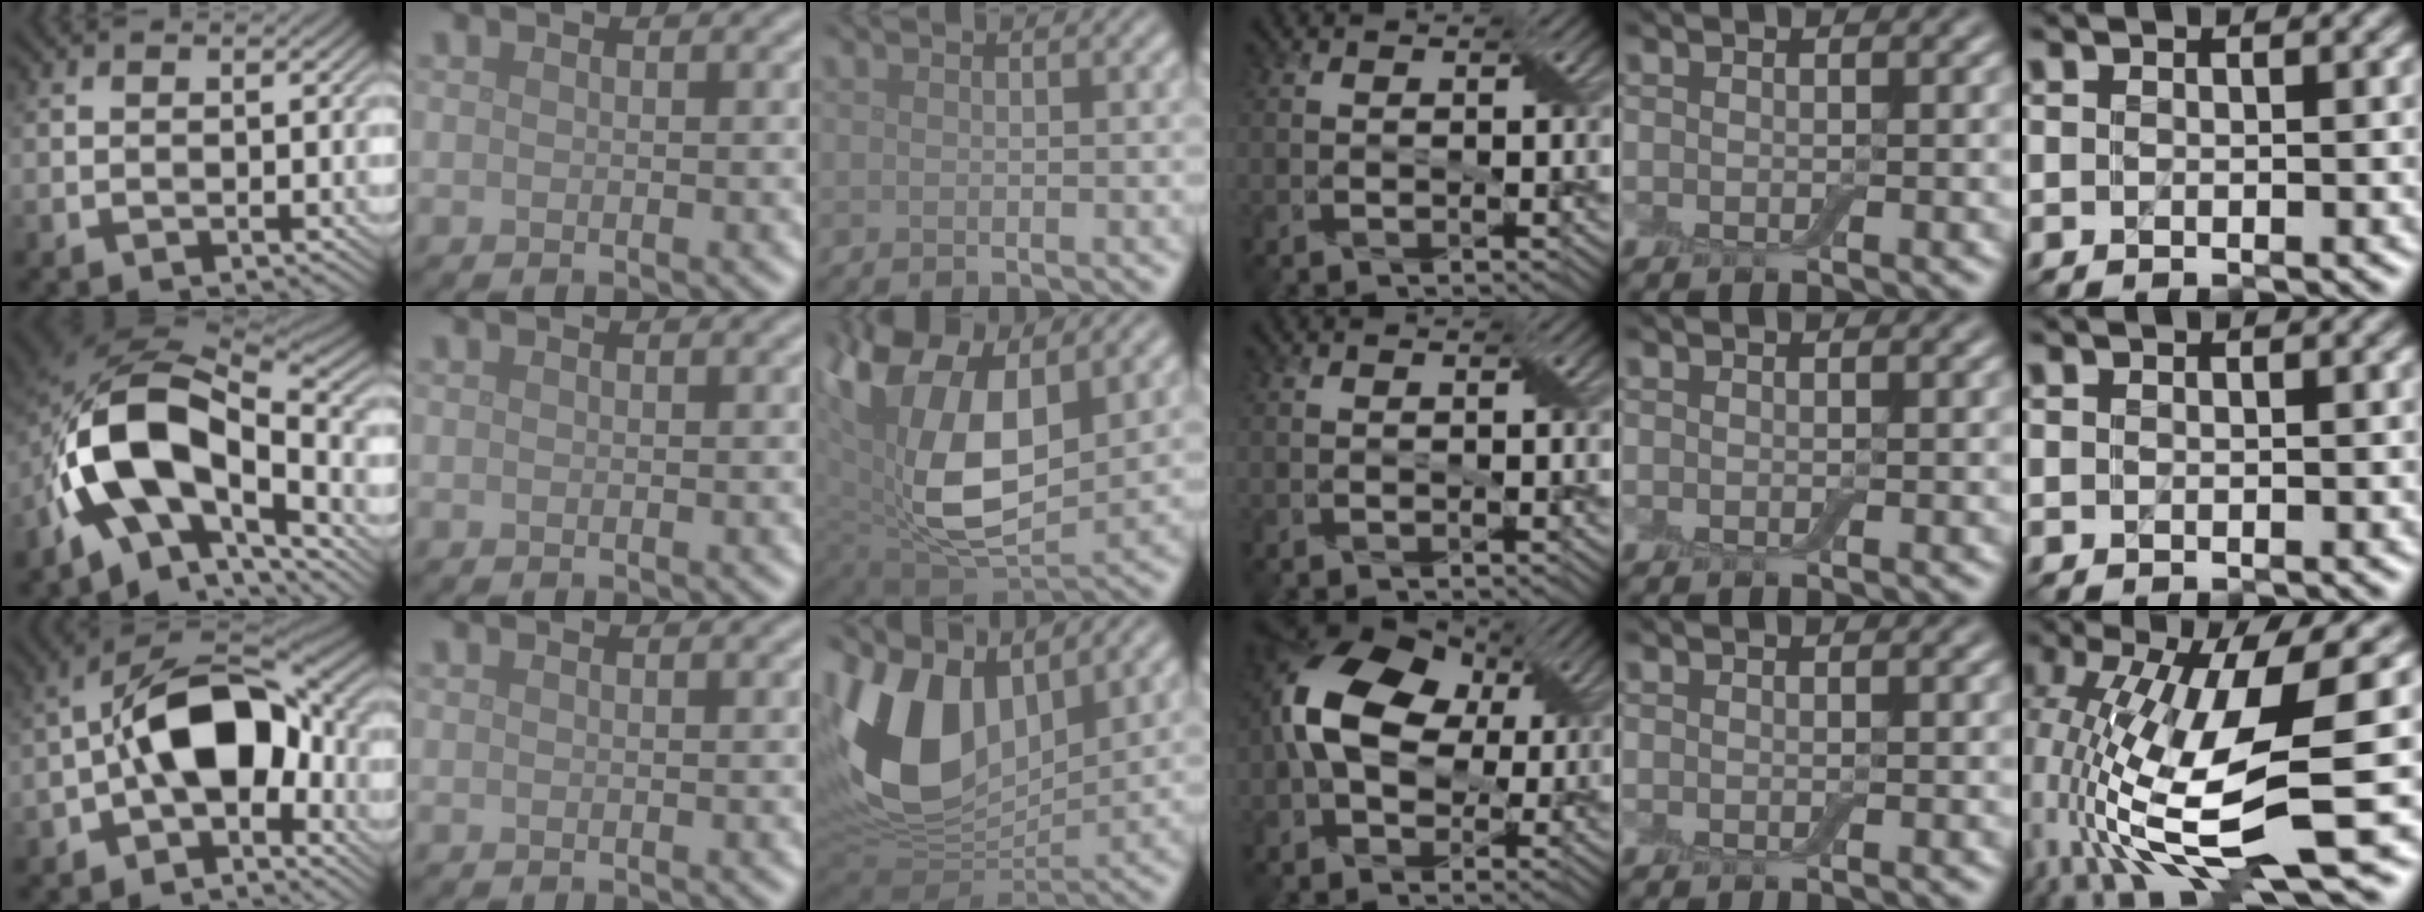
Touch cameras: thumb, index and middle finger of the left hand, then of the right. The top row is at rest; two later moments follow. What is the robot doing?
{"motion": "extract", "object": "airpods case & airpods"}